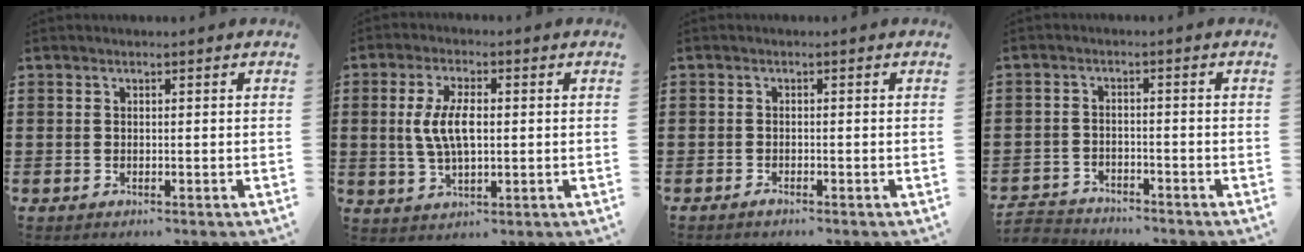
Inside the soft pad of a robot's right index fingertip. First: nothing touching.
{"total": 6.7, "force": [0.4, 2.7, 6.1], "torque": [-0.139, 0.002, -0.002]}
{"total": 0.8, "force": [-0.8, 0.1, 0.3], "torque": [-0.008, -0.004, -0.015]}
{"total": 2.9, "force": [-2.8, 0.5, -0.2], "torque": [-0.013, -0.003, -0.064]}